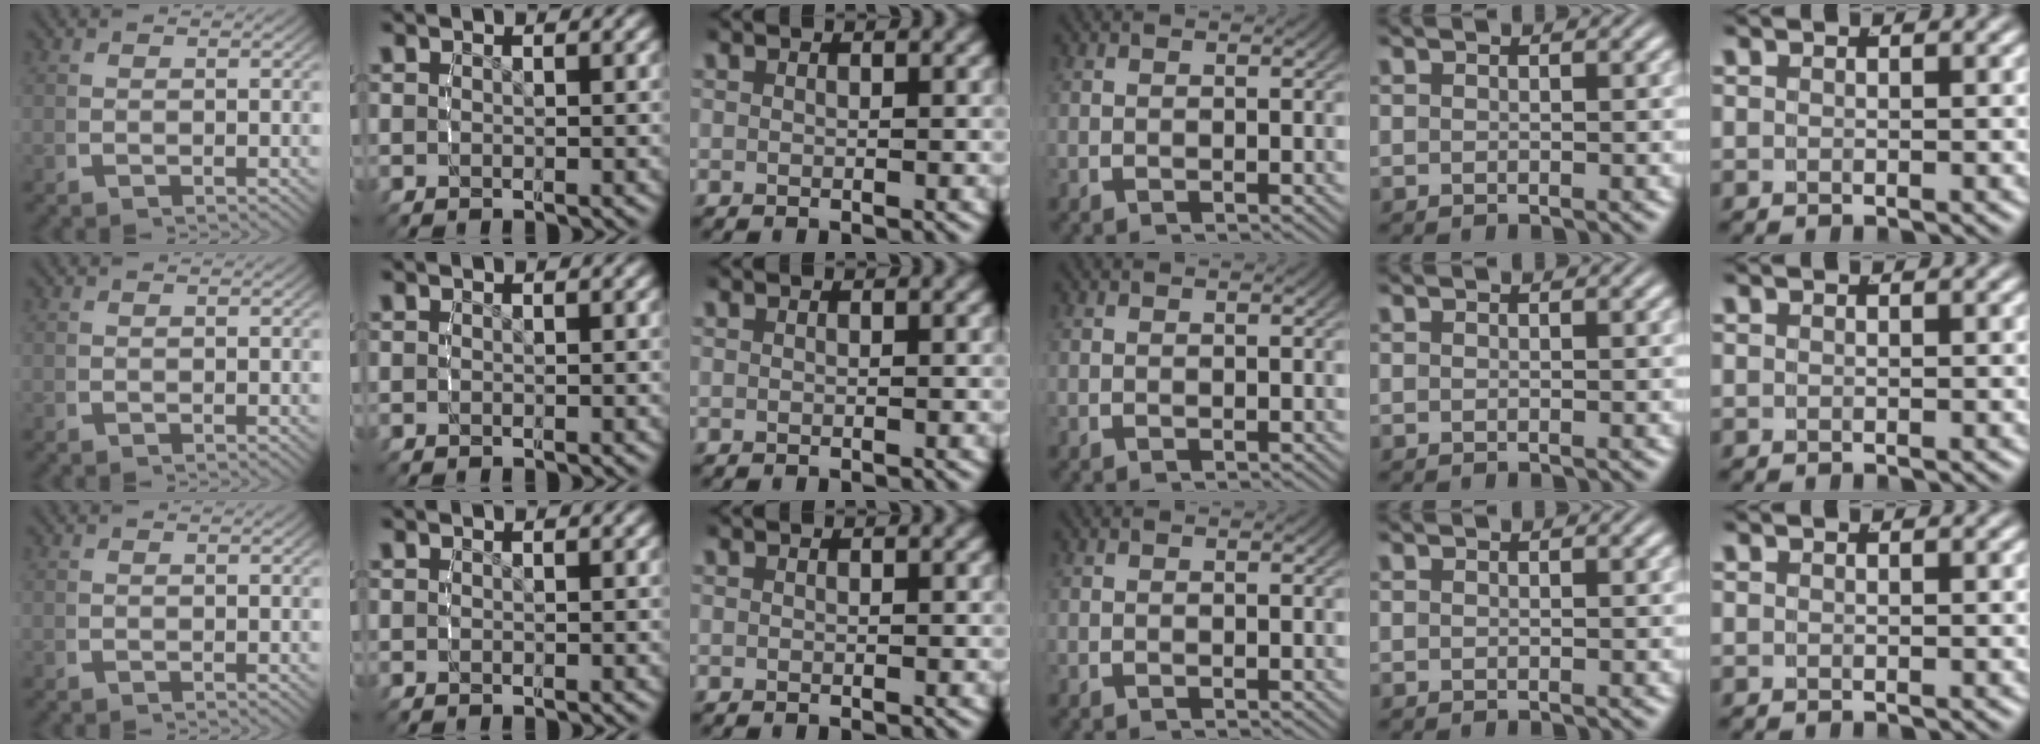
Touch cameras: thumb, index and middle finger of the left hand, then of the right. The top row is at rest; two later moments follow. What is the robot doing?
{"motion": "reach", "object": "paper towel"}